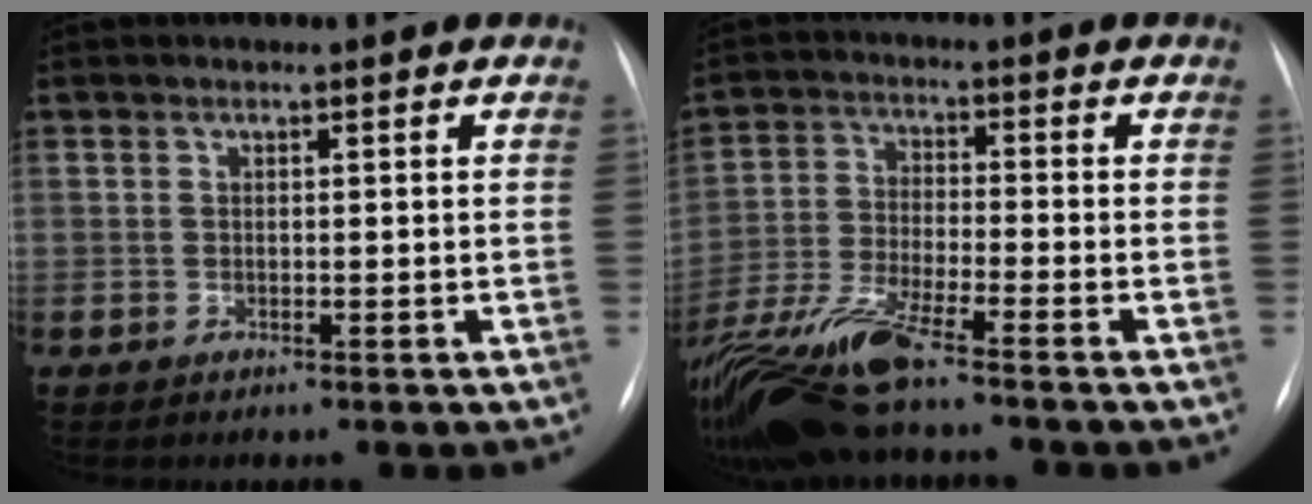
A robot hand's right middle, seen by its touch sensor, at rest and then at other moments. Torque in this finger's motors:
{"motor_torque": [1.10, -1.03, 0.32, 0.13]}